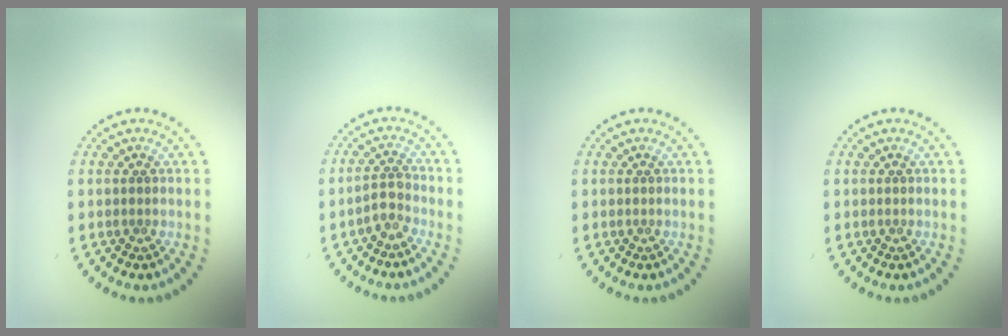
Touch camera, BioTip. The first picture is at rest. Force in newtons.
{"total": 1.8, "press": 1.5, "slide": 1.0}
{"total": 0.0}
{"total": 0.0}